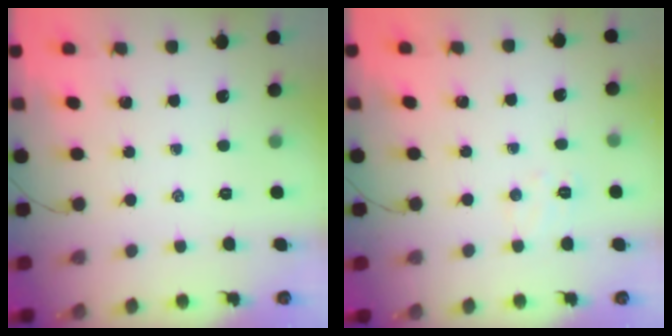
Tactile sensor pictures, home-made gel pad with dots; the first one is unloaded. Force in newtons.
{"total": 5.0, "press": 4.9, "slide": 1.1}